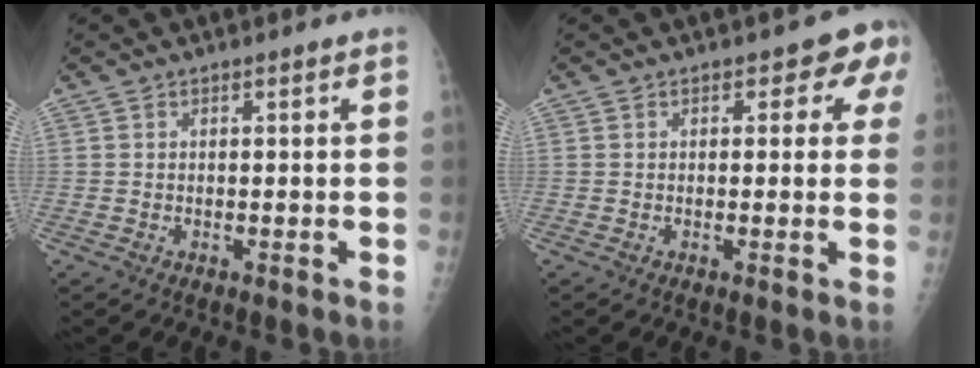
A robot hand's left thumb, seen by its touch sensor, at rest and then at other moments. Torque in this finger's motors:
{"motor_torque": [0.02, 0.18, -0.06, -0.07, 0.04]}